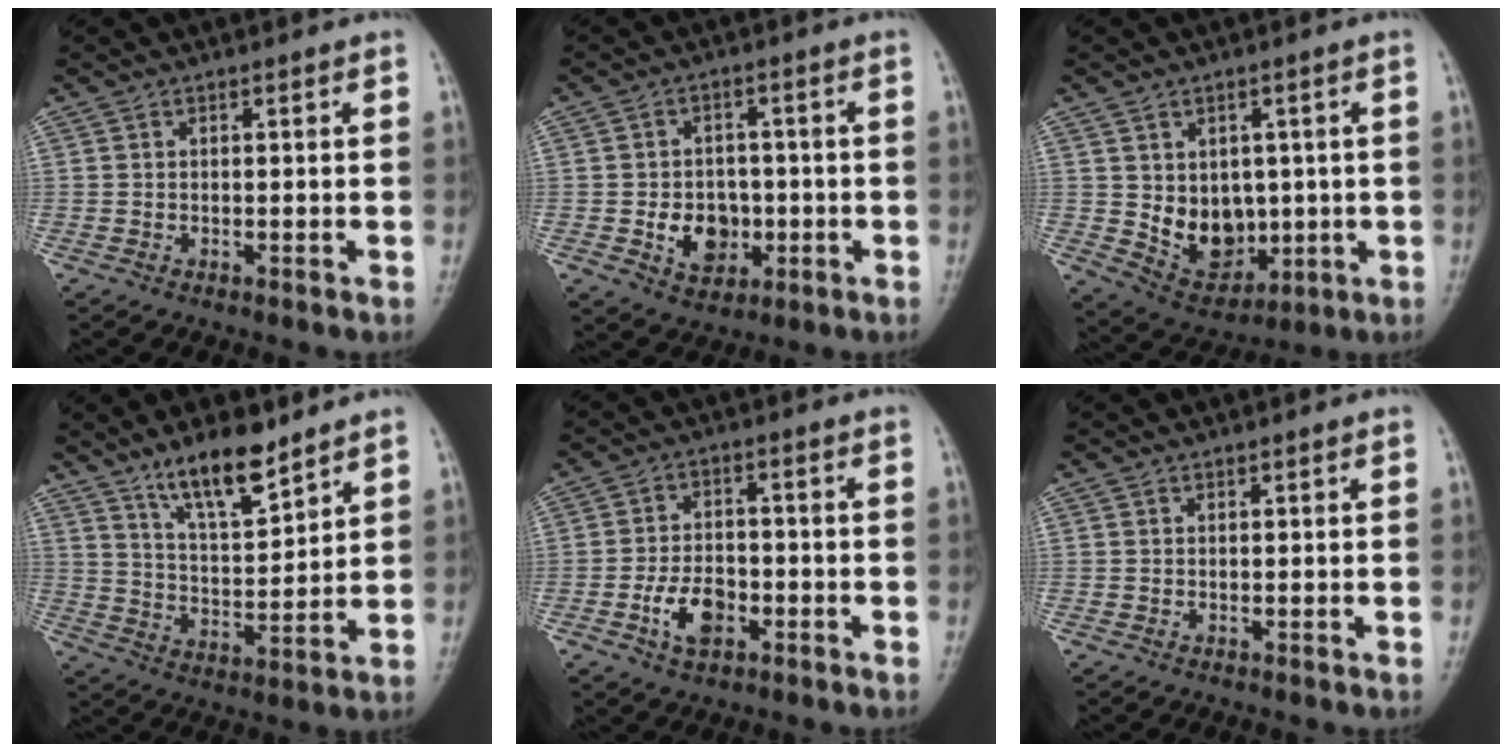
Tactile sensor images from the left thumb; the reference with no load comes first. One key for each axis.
{"total": 7.8, "fx": -1.6, "fy": 6.1, "fz": 4.5, "tx": -0.034, "ty": 0.008, "tz": -0.019}
{"total": 9.8, "fx": 0.0, "fy": 7.5, "fz": 6.3, "tx": -0.057, "ty": -0.014, "tz": 0.027}
{"total": 11.3, "fx": 8.4, "fy": 3.2, "fz": 6.9, "tx": -0.104, "ty": -0.059, "tz": 0.156}
{"total": 6.9, "fx": -2.7, "fy": 4.1, "fz": 4.8, "tx": -0.072, "ty": 0.014, "tz": -0.050}
{"total": 0.0}